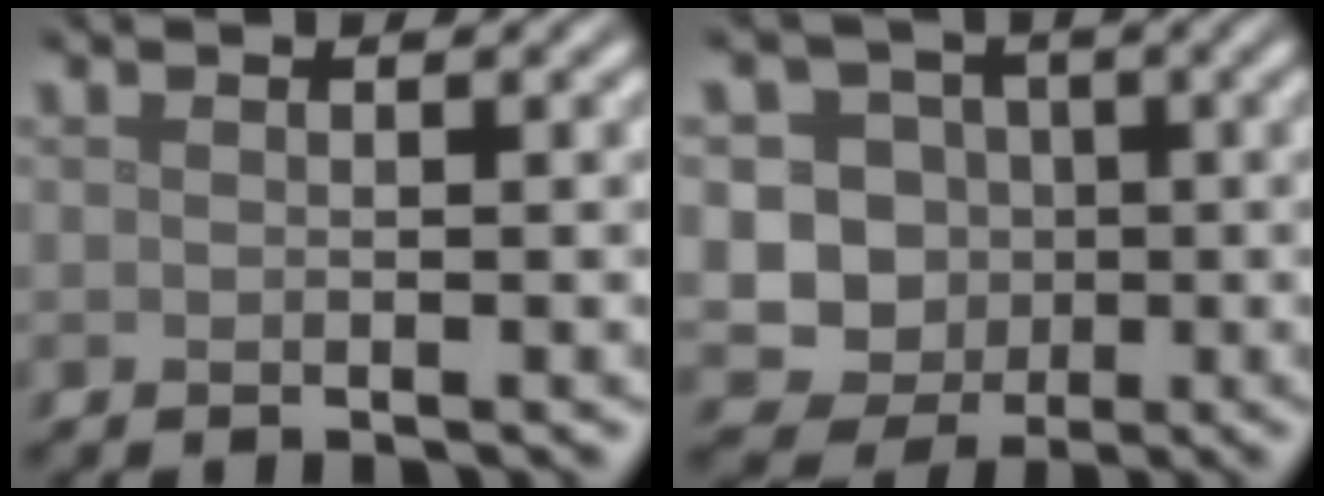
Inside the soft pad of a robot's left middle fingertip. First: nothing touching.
{"total": 9.4, "force": [-0.4, 9.0, 2.8], "torque": [-0.052, 0.024, -0.039]}